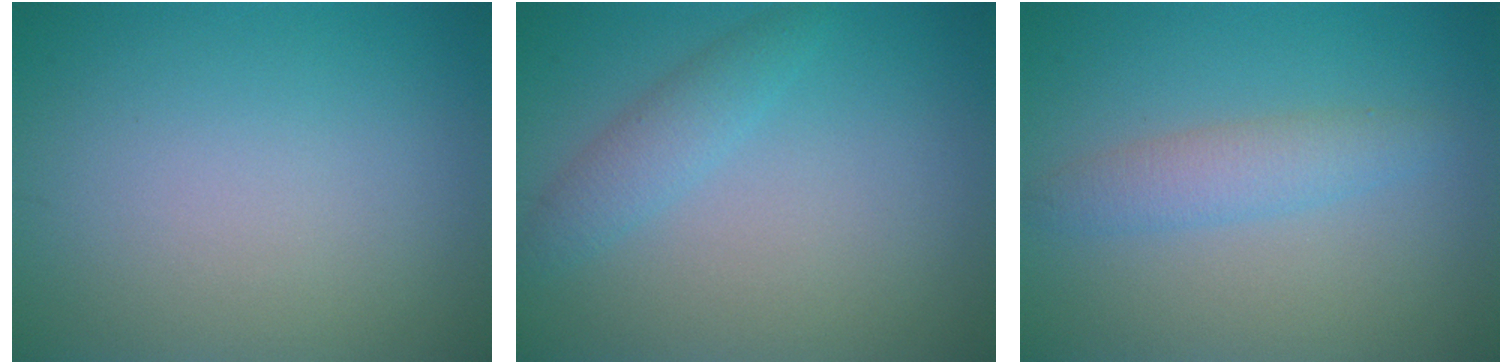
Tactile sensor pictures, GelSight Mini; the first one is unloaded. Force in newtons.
{"total": 2.1, "press": 2.0, "slide": 0.2}
{"total": 2.5, "press": 2.5, "slide": 0.1}